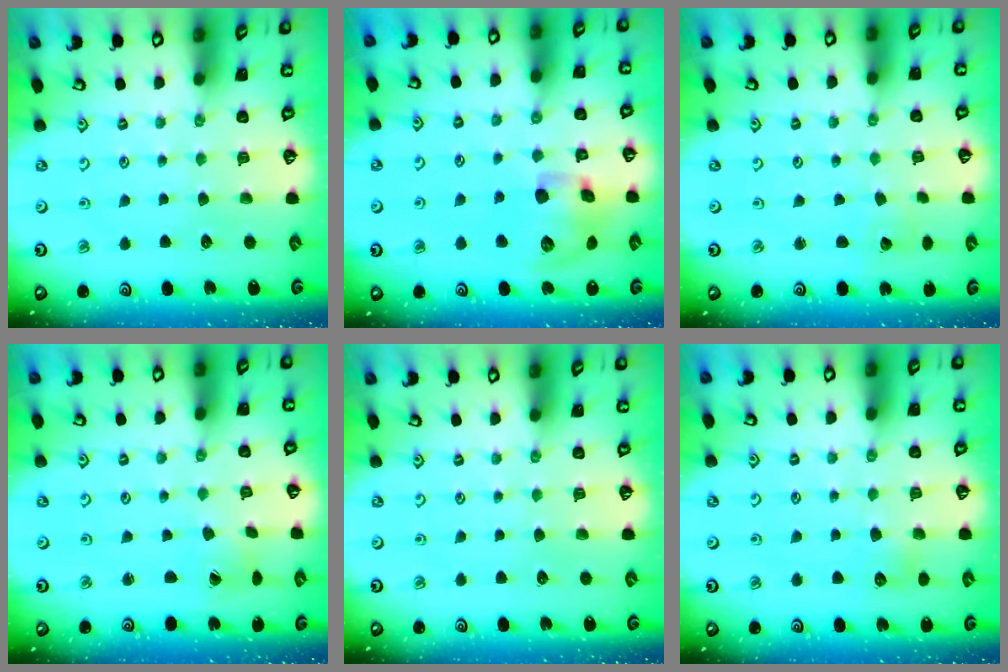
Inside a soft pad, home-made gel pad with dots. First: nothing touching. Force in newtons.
{"total": 13.4, "press": 13.2, "slide": 2.0}
{"total": 1.6, "press": 1.6, "slide": 0.2}
{"total": 2.2, "press": 2.2, "slide": 0.2}
{"total": 0.0}
{"total": 5.8, "press": 5.8, "slide": 0.7}